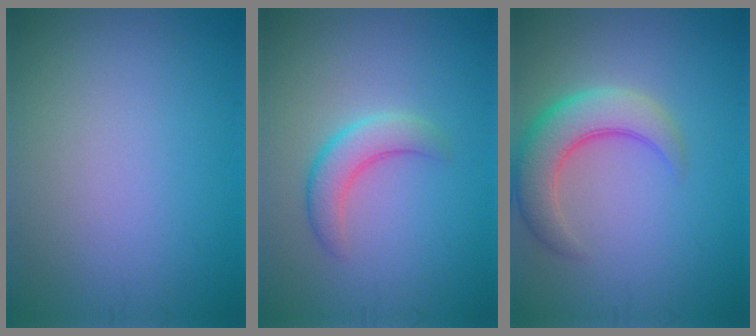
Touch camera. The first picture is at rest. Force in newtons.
{"total": 3.2, "press": 3.2, "slide": 0.2}
{"total": 5.6, "press": 5.5, "slide": 0.4}